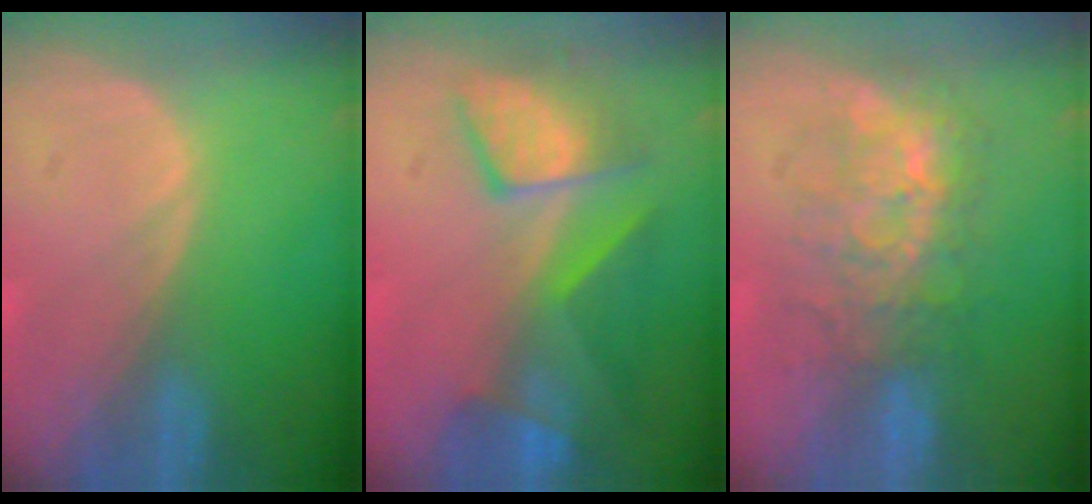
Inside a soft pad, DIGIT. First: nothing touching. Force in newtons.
{"total": 8.8, "press": 8.2, "slide": 3.2}
{"total": 7.6, "press": 7.2, "slide": 2.4}